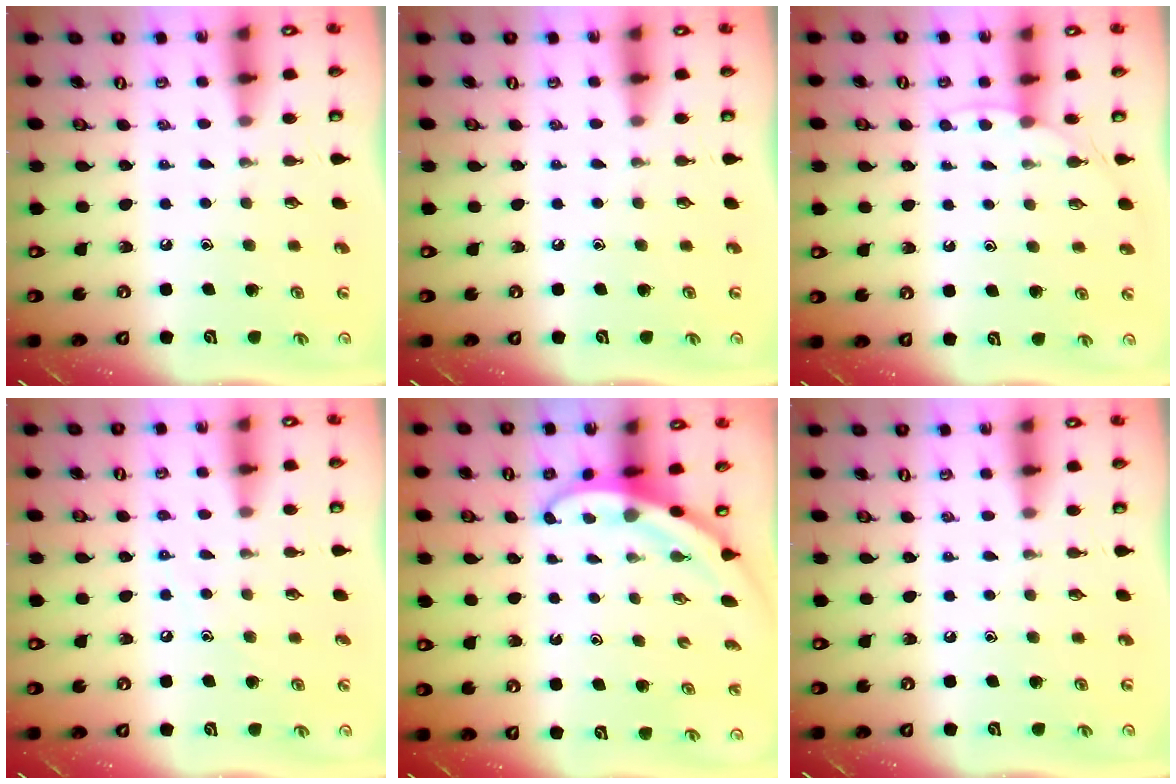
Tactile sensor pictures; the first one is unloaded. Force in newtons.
{"total": 0.0}
{"total": 4.8, "press": 4.7, "slide": 0.5}
{"total": 5.0, "press": 4.9, "slide": 0.7}
{"total": 3.2, "press": 3.2, "slide": 0.1}
{"total": 0.0}